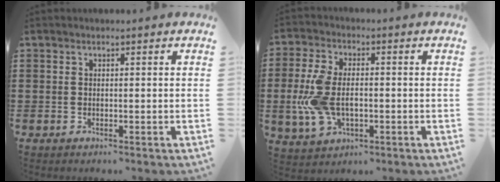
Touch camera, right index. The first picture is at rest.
{"total": 8.2, "force": [-1.0, 4.9, 6.5], "torque": [-0.172, -0.005, -0.028]}